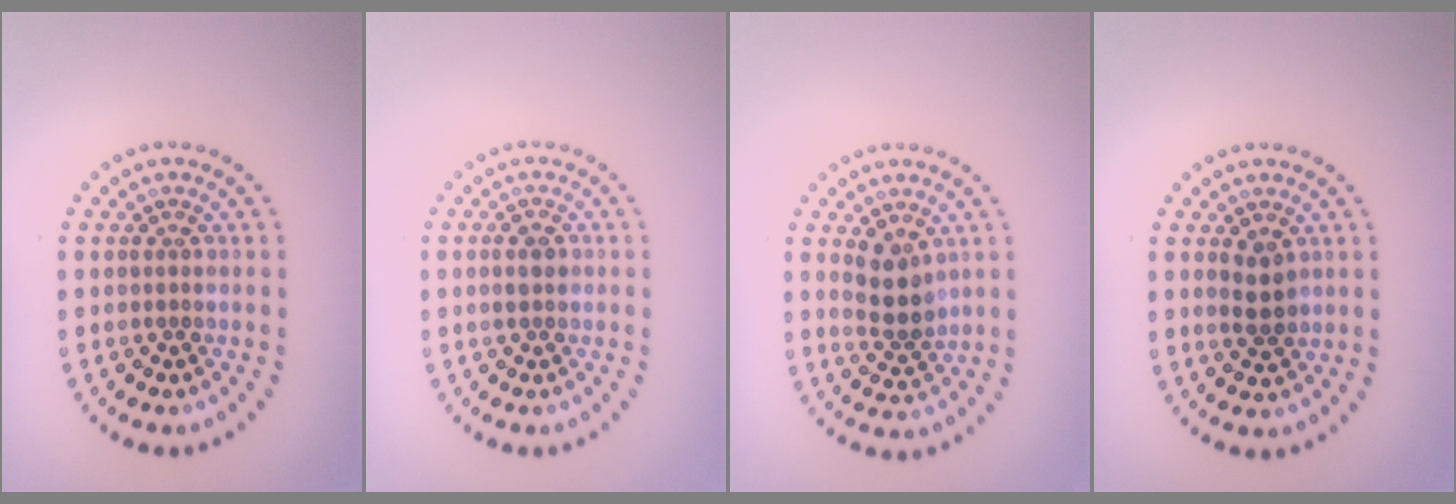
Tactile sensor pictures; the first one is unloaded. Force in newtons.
{"total": 1.1, "press": 1.1, "slide": 0.1}
{"total": 3.5, "press": 3.2, "slide": 1.3}
{"total": 2.2, "press": 2.2, "slide": 0.6}